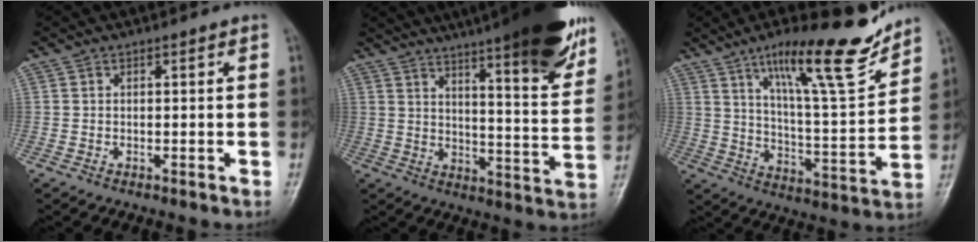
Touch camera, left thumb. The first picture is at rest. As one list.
[{"total": 25.5, "force": [18.0, 4.5, 17.5], "torque": [-0.225, -0.059, 0.241]}, {"total": 18.7, "force": [13.0, 3.5, 13.0], "torque": [-0.174, -0.076, 0.210]}]